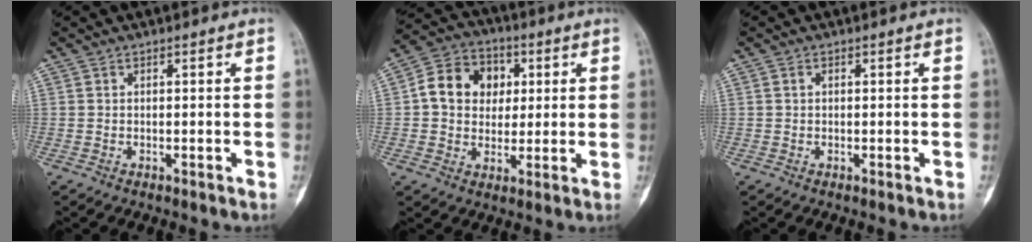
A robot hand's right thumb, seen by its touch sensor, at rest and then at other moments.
{"total": 11.9, "force": [2.0, 9.8, 6.5], "torque": [-0.075, 0.012, 0.025]}
{"total": 0.6, "force": [0.1, 0.4, 0.4], "torque": [-0.008, 0.001, 0.001]}